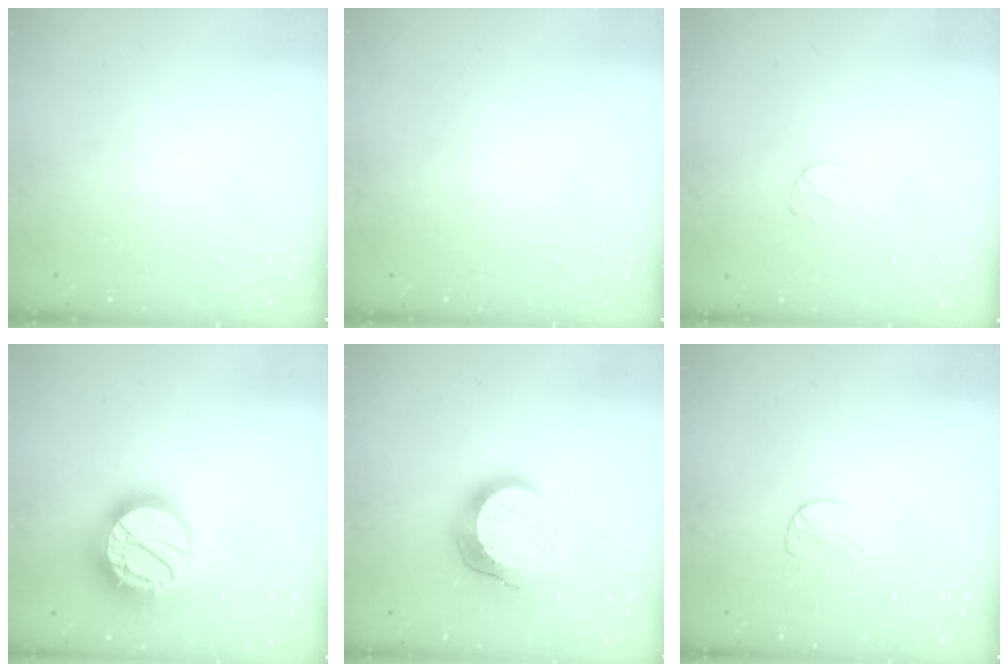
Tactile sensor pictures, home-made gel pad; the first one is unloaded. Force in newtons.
{"total": 0.0}
{"total": 4.6, "press": 4.6, "slide": 0.5}
{"total": 23.0, "press": 23.0, "slide": 1.5}
{"total": 15.1, "press": 15.1, "slide": 1.1}
{"total": 5.8, "press": 5.8, "slide": 0.6}